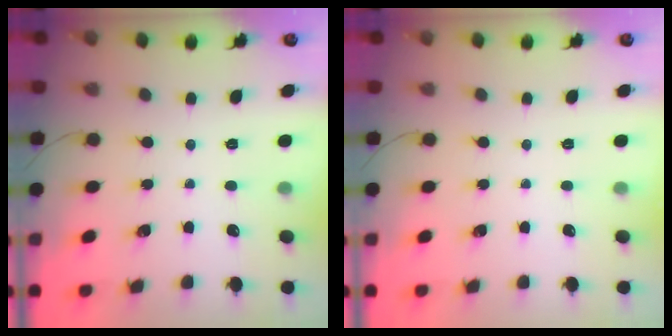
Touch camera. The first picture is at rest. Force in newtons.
{"total": 0.0}